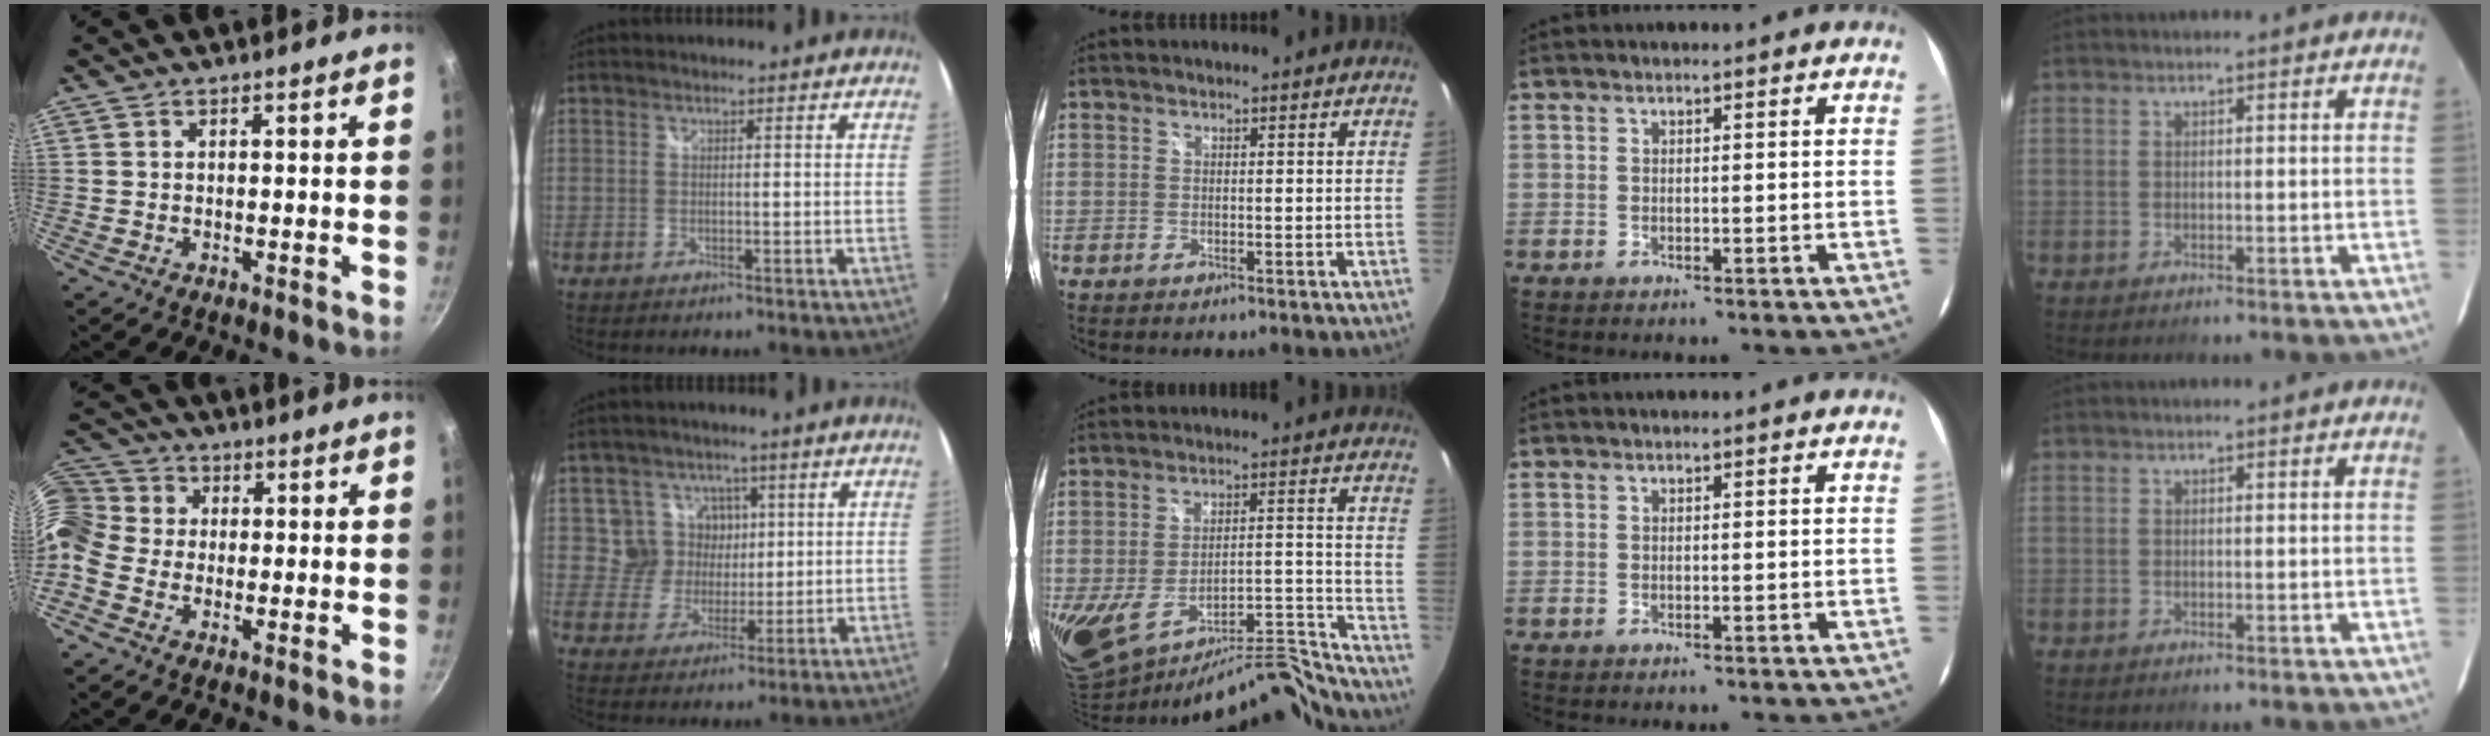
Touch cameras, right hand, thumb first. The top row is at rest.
{"thumb": {"total": 11.1, "force": [-0.8, 9.6, 5.6], "torque": [-0.120, 0.040, -0.035]}, "index": {"total": 7.5, "force": [2.1, 7.0, 1.3], "torque": [-0.029, 0.008, 0.040]}, "middle": {"total": 18.7, "force": [-15.3, 5.0, 9.4], "torque": [-0.172, -0.025, -0.225]}}